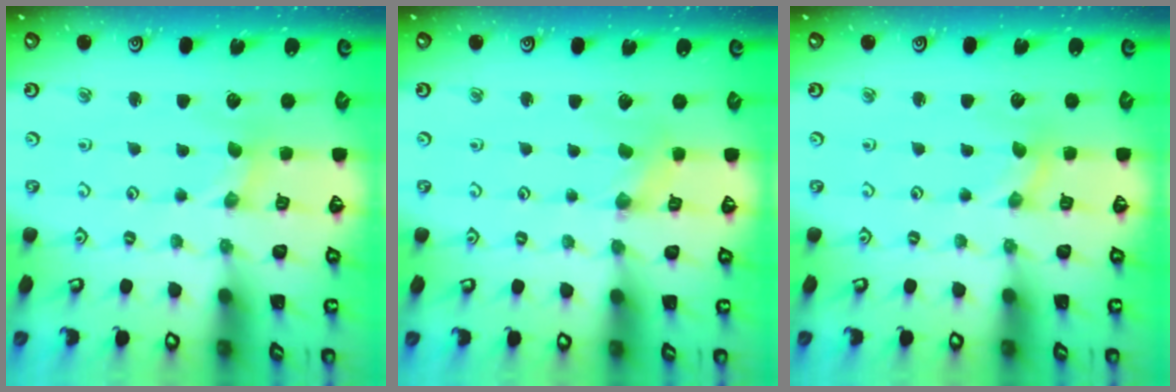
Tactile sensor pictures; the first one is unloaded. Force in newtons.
{"total": 0.0}
{"total": 0.0}